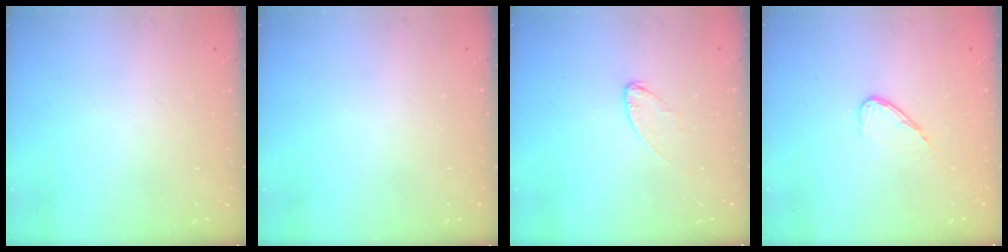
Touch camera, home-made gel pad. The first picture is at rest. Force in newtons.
{"total": 0.0}
{"total": 4.7, "press": 4.6, "slide": 0.4}
{"total": 6.6, "press": 6.6, "slide": 0.5}